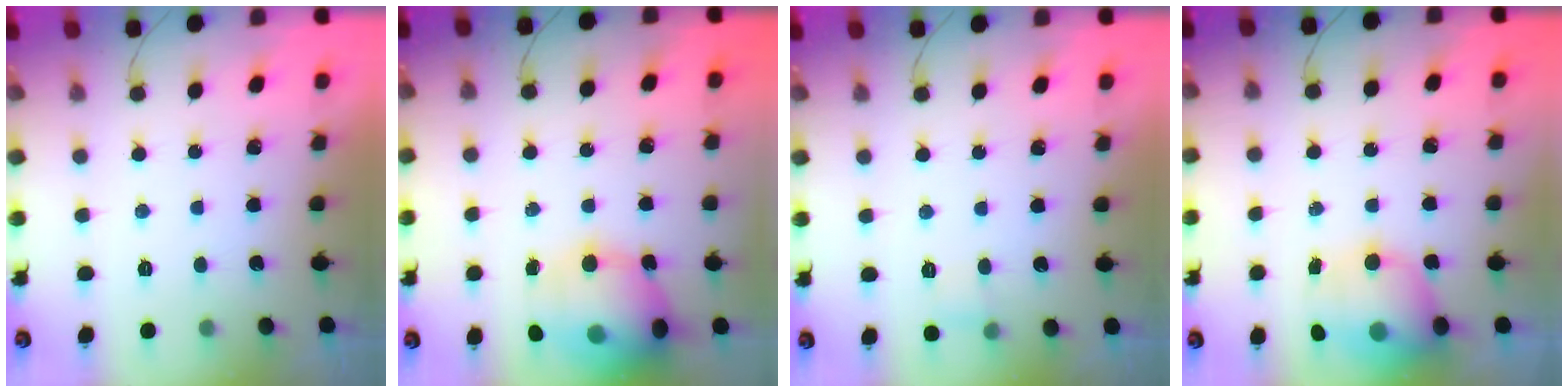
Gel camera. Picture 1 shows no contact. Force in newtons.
{"total": 17.9, "press": 16.9, "slide": 5.7}
{"total": 3.5, "press": 3.3, "slide": 1.2}
{"total": 10.6, "press": 10.2, "slide": 2.7}